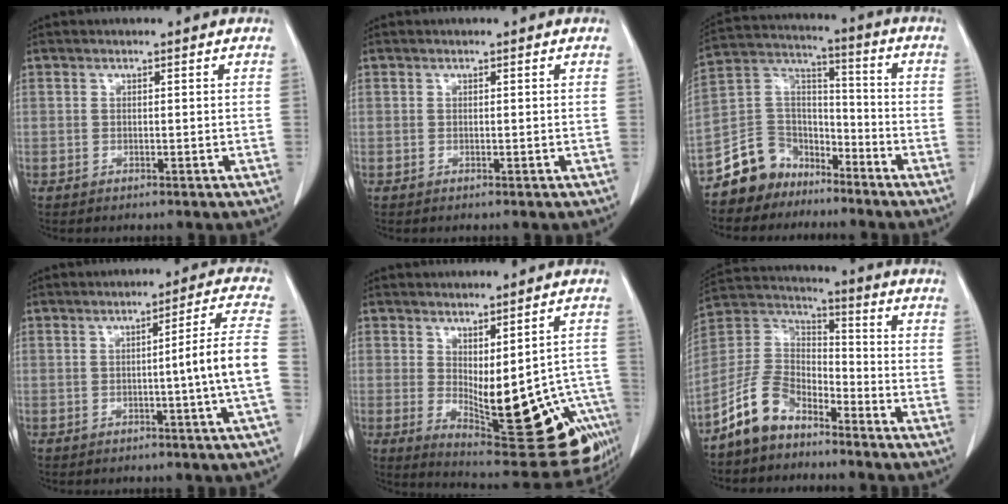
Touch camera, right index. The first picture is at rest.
{"total": 0.0}
{"total": 10.1, "force": [-7.6, 6.6, 1.1], "torque": [-0.028, 0.055, -0.146]}
{"total": 8.0, "force": [-1.5, -1.9, 7.6], "torque": [-0.100, 0.002, -0.023]}
{"total": 18.5, "force": [-5.7, 6.5, 16.3], "torque": [-0.144, 0.000, -0.057]}
{"total": 9.7, "force": [-7.2, 5.0, 4.2], "torque": [-0.101, 0.023, -0.149]}